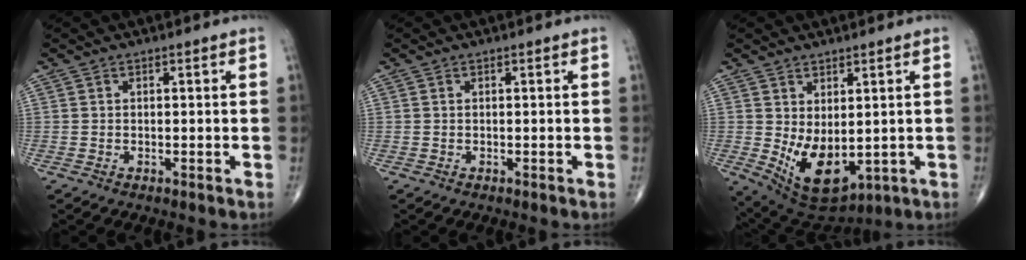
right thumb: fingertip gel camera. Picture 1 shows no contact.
{"total": 0.0}
{"total": 10.6, "force": [-0.4, 5.8, 8.9], "torque": [-0.138, -0.017, 0.024]}